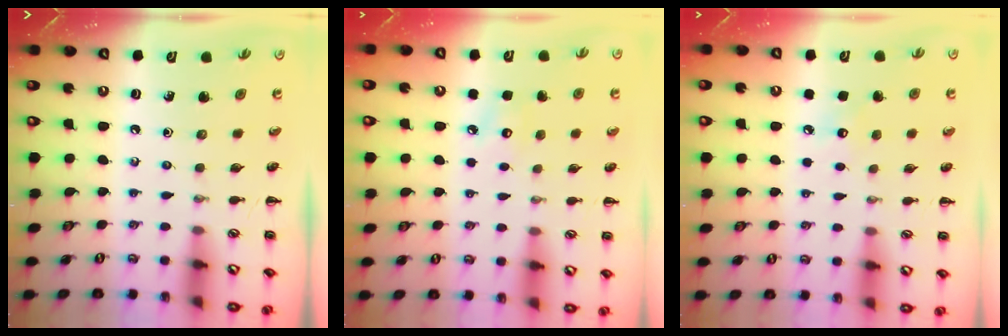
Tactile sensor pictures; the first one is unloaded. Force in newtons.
{"total": 4.8, "press": 4.6, "slide": 1.3}
{"total": 5.2, "press": 5.0, "slide": 1.4}